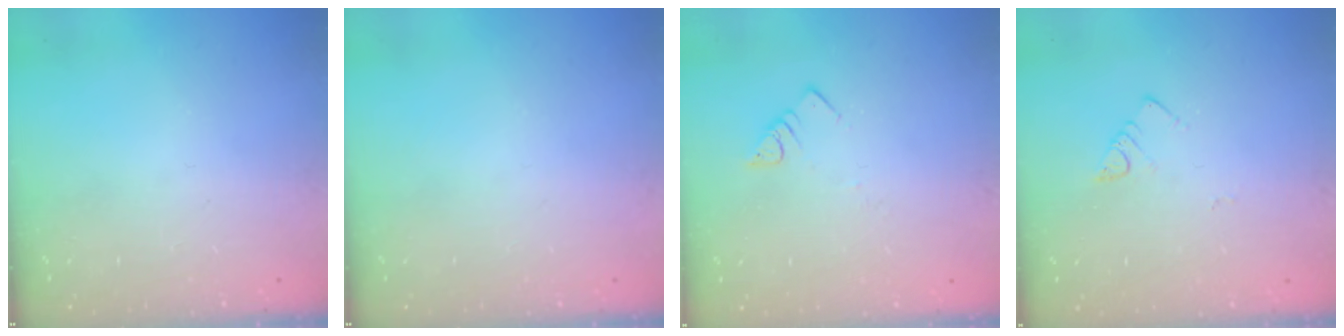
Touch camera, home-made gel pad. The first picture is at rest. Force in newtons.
{"total": 0.0}
{"total": 3.0, "press": 3.0, "slide": 0.1}
{"total": 2.7, "press": 2.6, "slide": 0.5}